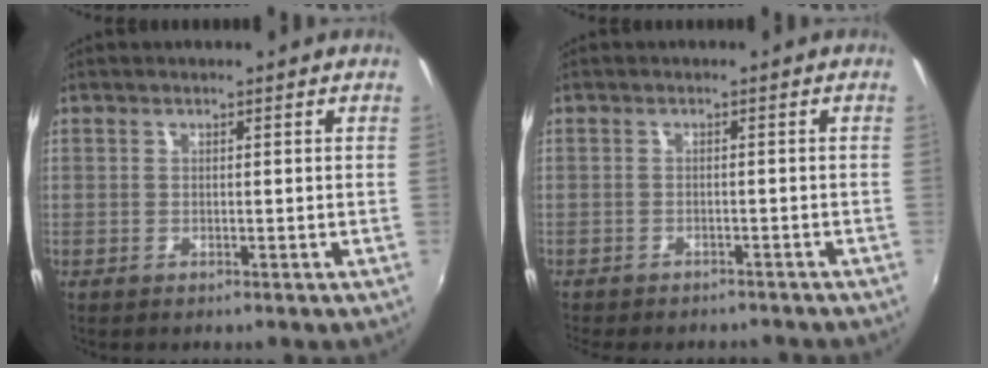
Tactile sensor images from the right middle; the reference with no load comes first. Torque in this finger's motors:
{"motor_torque": [1.03, -1.11, 0.24, 0.13]}